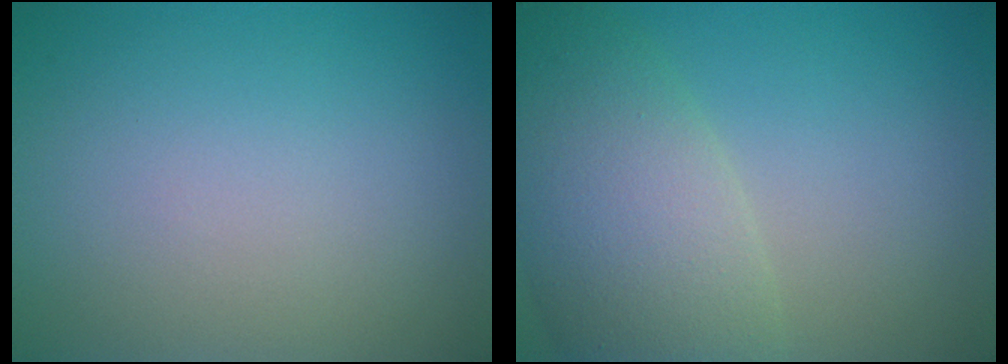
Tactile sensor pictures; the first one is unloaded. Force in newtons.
{"total": 7.9, "press": 7.8, "slide": 0.8}